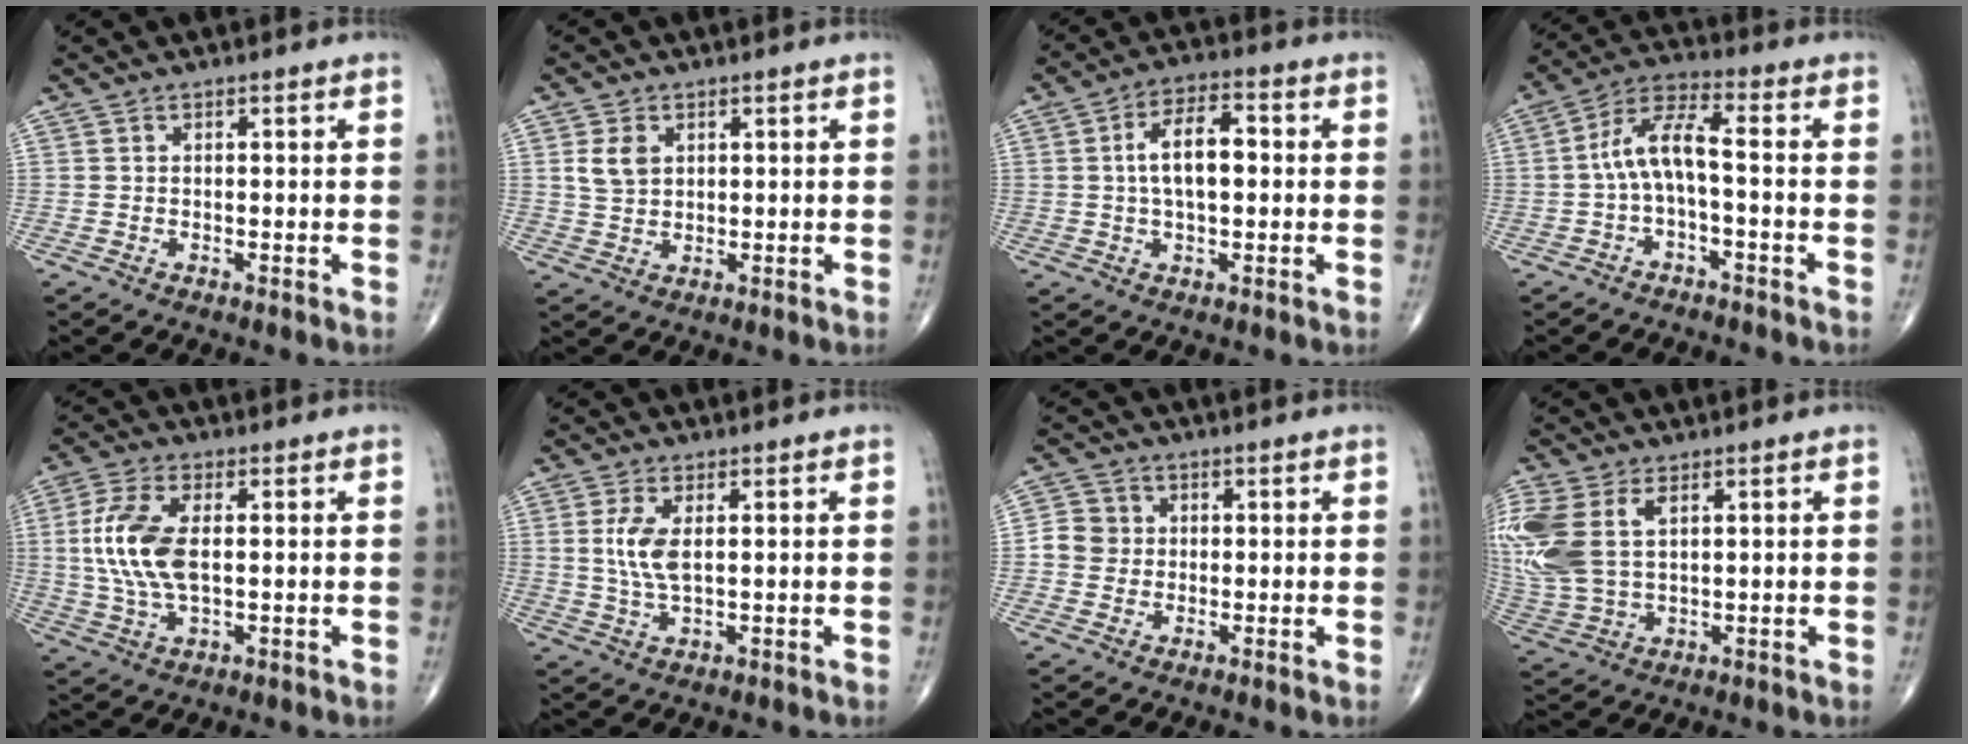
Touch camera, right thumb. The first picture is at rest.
{"total": 4.4, "force": [1.5, 3.2, 2.7], "torque": [-0.042, -0.005, 0.033]}
{"total": 9.0, "force": [0.6, 4.4, 7.8], "torque": [-0.126, 0.017, 0.005]}
{"total": 8.1, "force": [-1.3, 2.6, 7.5], "torque": [-0.150, 0.044, -0.031]}
{"total": 11.6, "force": [0.9, 5.7, 10.1], "torque": [-0.225, 0.003, 0.020]}
{"total": 5.8, "force": [1.0, 2.4, 5.2], "torque": [-0.119, -0.006, 0.024]}
{"total": 4.6, "force": [0.0, 4.4, 1.3], "torque": [-0.003, 0.008, -0.007]}
{"total": 16.3, "force": [4.7, 10.1, 12.0], "torque": [-0.312, 0.001, 0.101]}